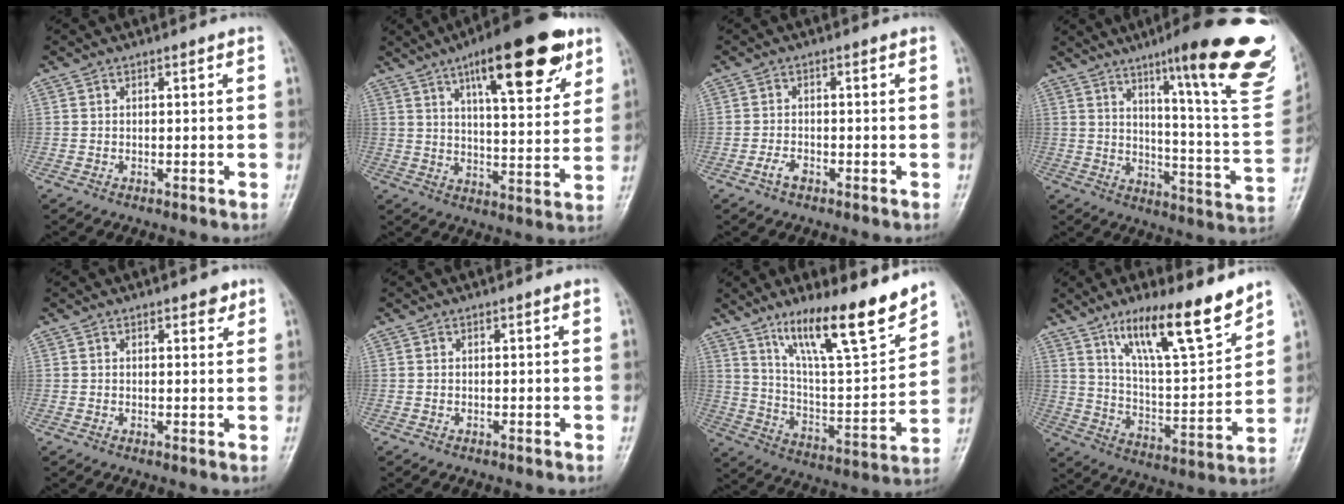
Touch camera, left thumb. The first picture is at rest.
{"total": 20.0, "force": [11.0, 6.2, 15.5], "torque": [-0.197, -0.035, 0.164]}
{"total": 2.2, "force": [-1.3, 1.1, 1.3], "torque": [-0.027, 0.008, -0.026]}
{"total": 26.8, "force": [15.6, 3.9, 21.5], "torque": [-0.244, -0.073, 0.215]}
{"total": 2.1, "force": [1.4, 1.0, 1.3], "torque": [-0.006, -0.006, 0.017]}
{"total": 0.0}
{"total": 18.6, "force": [13.3, 3.6, 12.4], "torque": [-0.175, -0.080, 0.232]}
{"total": 16.9, "force": [11.7, 3.8, 11.6], "torque": [-0.167, -0.070, 0.208]}